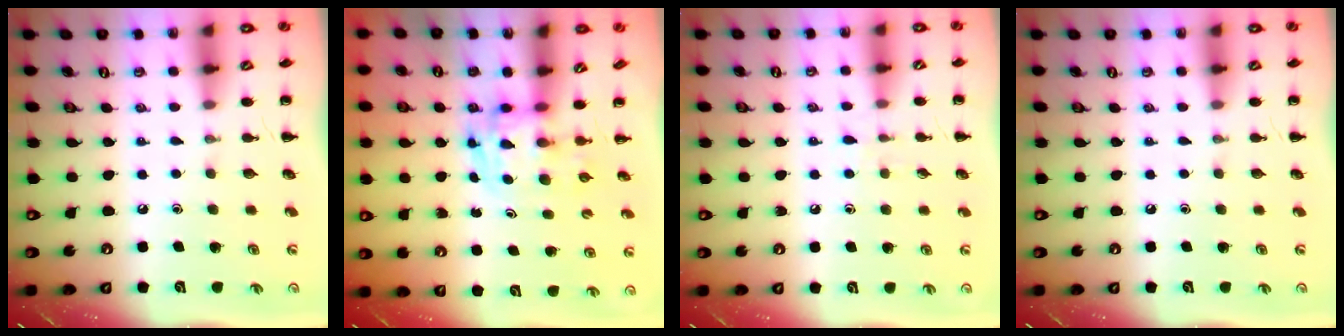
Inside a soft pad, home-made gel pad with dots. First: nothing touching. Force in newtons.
{"total": 3.5, "press": 3.5, "slide": 0.6}
{"total": 4.7, "press": 4.2, "slide": 2.0}
{"total": 0.0}